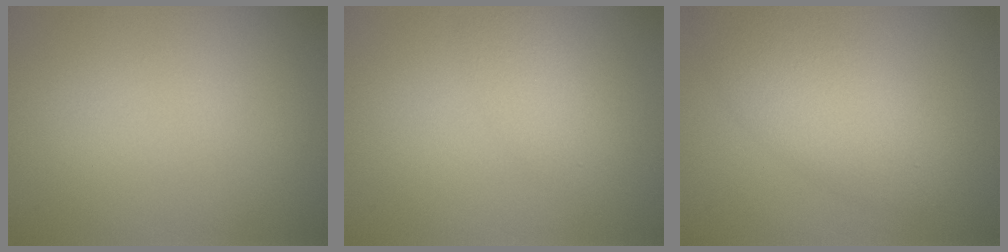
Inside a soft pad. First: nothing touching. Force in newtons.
{"total": 2.3, "press": 2.3, "slide": 0.1}
{"total": 5.3, "press": 5.3, "slide": 0.3}